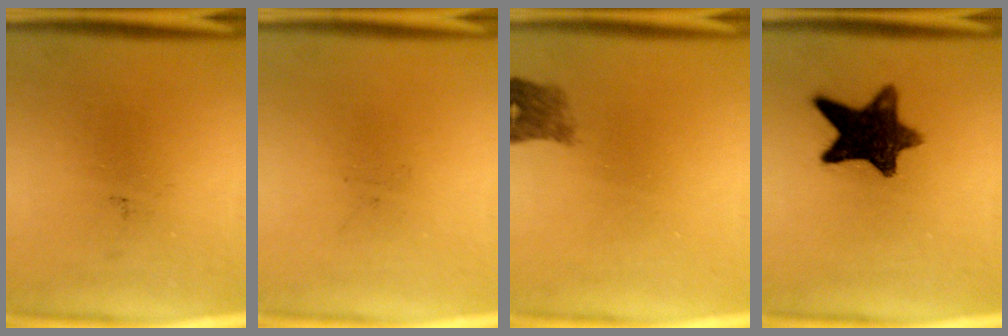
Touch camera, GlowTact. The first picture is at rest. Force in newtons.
{"total": 0.0}
{"total": 2.7}
{"total": 11.4}